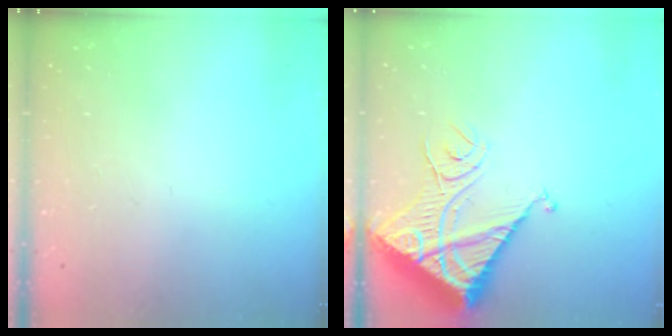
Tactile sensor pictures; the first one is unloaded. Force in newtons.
{"total": 15.5, "press": 15.4, "slide": 1.6}